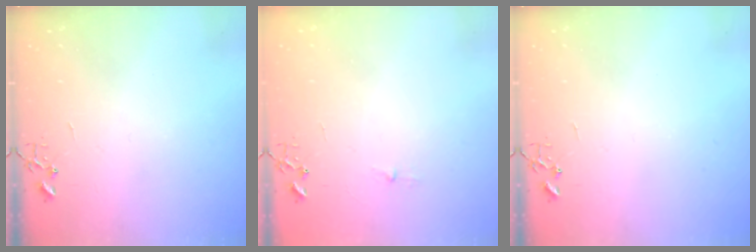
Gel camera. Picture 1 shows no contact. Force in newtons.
{"total": 2.6, "press": 2.5, "slide": 0.4}
{"total": 0.0}